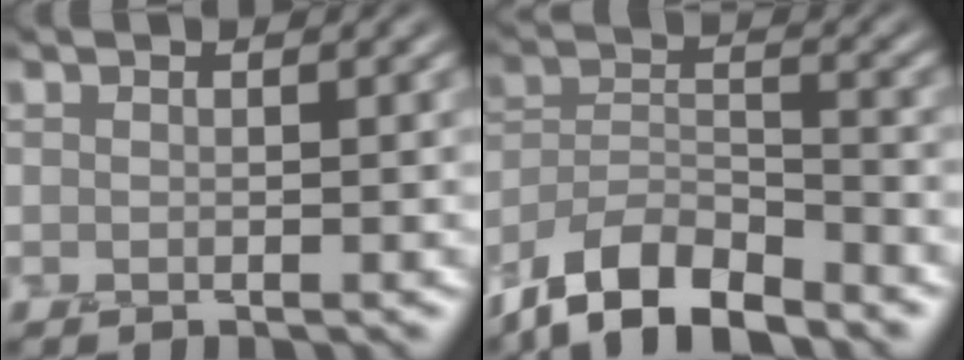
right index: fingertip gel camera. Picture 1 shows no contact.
{"total": 8.2, "force": [-6.4, 3.0, 4.1], "torque": [-0.068, 0.000, -0.126]}